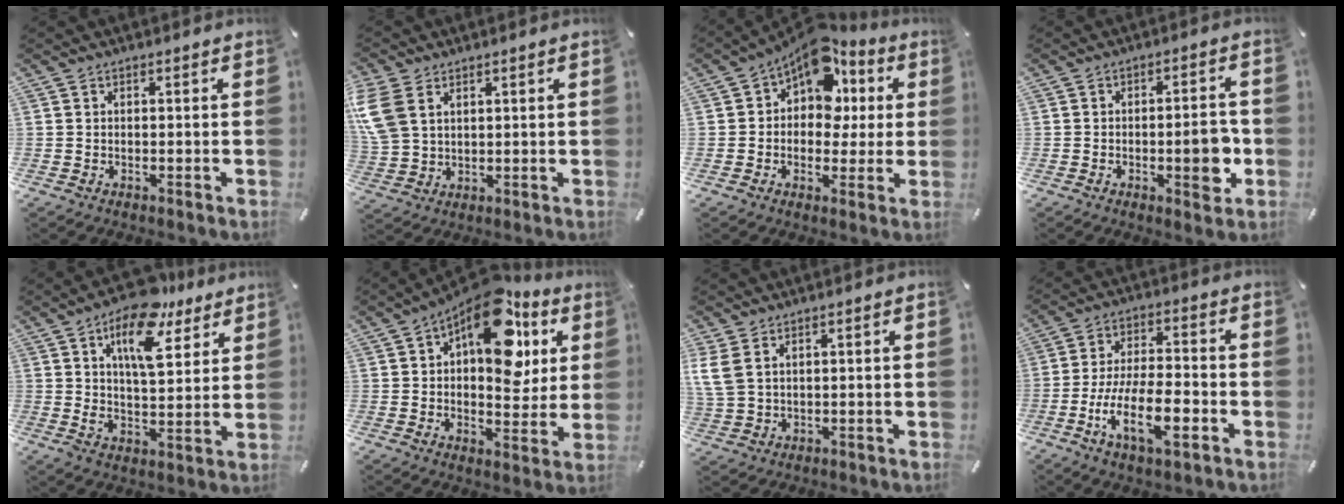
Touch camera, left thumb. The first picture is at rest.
{"total": 8.5, "force": [3.6, 6.2, 4.6], "torque": [-0.131, -0.006, 0.067]}
{"total": 12.5, "force": [6.1, 8.8, 6.4], "torque": [-0.097, -0.051, 0.112]}
{"total": 8.6, "force": [-1.9, 3.8, 7.5], "torque": [-0.093, 0.004, -0.029]}
{"total": 15.7, "force": [9.6, 6.8, 10.4], "torque": [-0.161, -0.048, 0.161]}
{"total": 20.4, "force": [9.5, 10.9, 14.4], "torque": [-0.201, -0.055, 0.160]}
{"total": 5.1, "force": [2.7, 3.3, 2.8], "torque": [-0.082, -0.006, 0.048]}
{"total": 13.7, "force": [-5.4, 5.0, 11.5], "torque": [-0.239, 0.002, -0.103]}